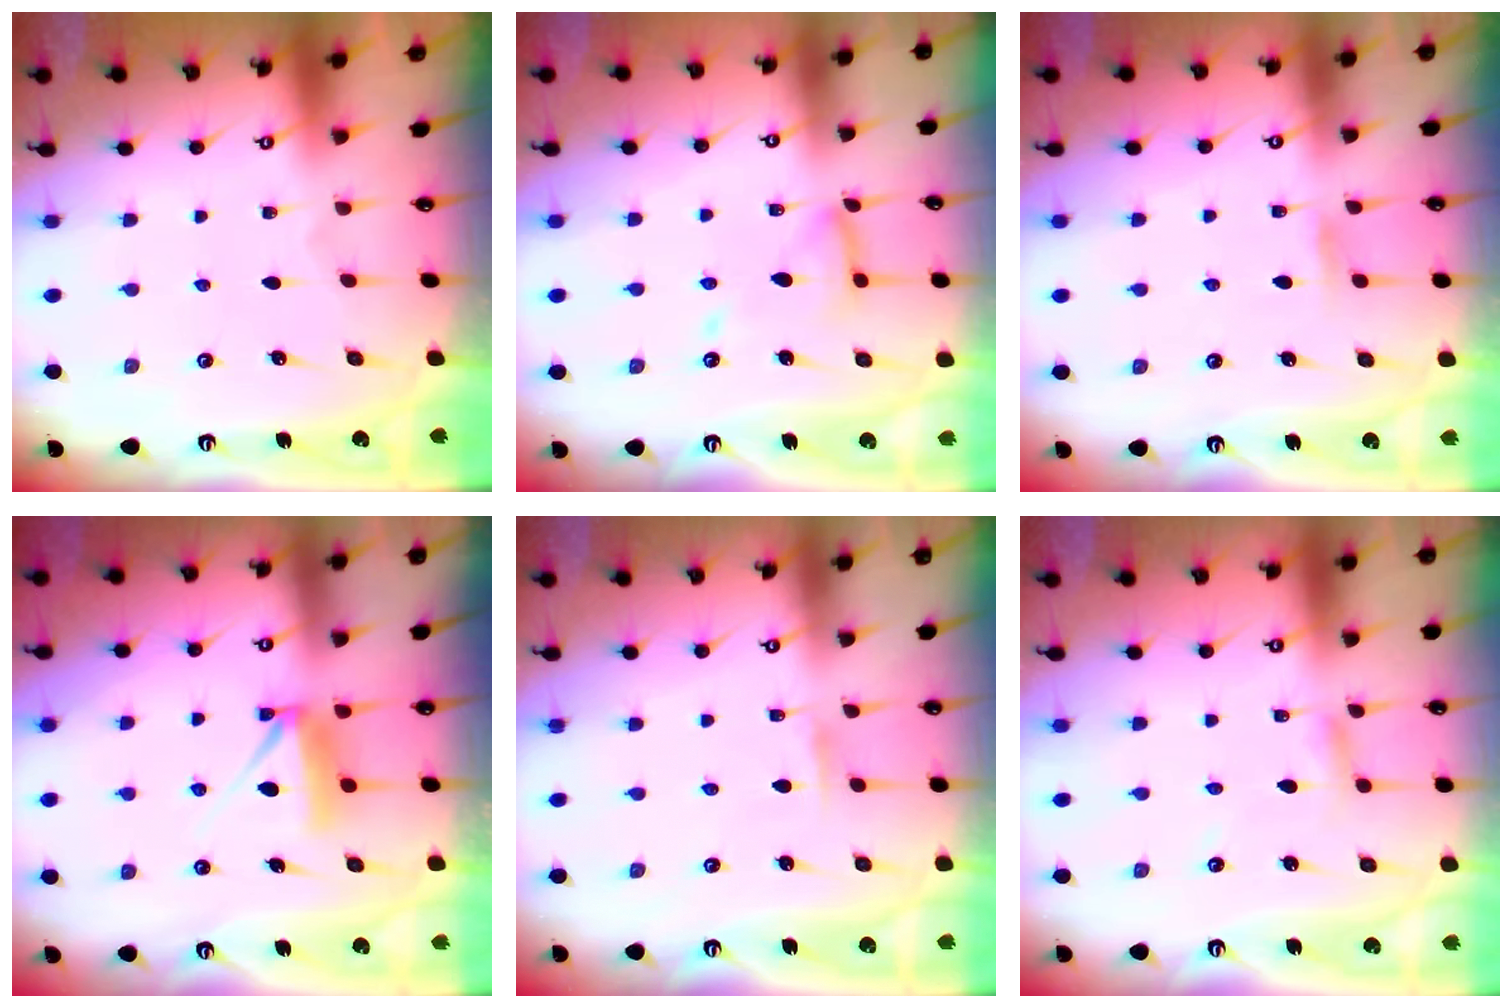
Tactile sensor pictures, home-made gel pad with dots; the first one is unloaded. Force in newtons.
{"total": 12.0, "press": 12.0, "slide": 1.1}
{"total": 4.6, "press": 4.6, "slide": 0.5}
{"total": 7.7, "press": 7.7, "slide": 0.3}
{"total": 2.7, "press": 2.7, "slide": 0.3}
{"total": 4.8, "press": 4.7, "slide": 0.3}